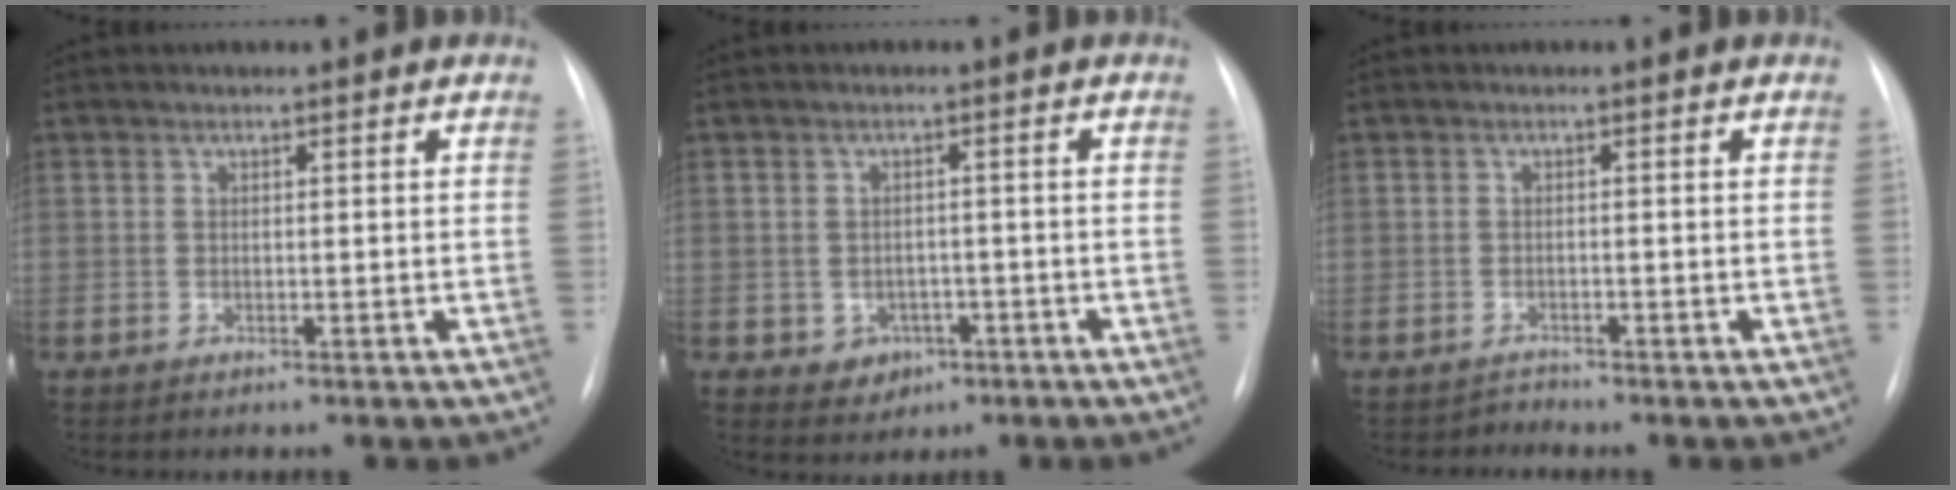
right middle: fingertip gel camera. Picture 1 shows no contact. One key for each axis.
{"total": 3.6, "fx": -1.4, "fy": 3.1, "fz": 1.2, "tx": -0.011, "ty": 0.007, "tz": -0.009}
{"total": 1.0, "fx": -0.9, "fy": 0.0, "fz": -0.6, "tx": 0.014, "ty": -0.007, "tz": -0.013}